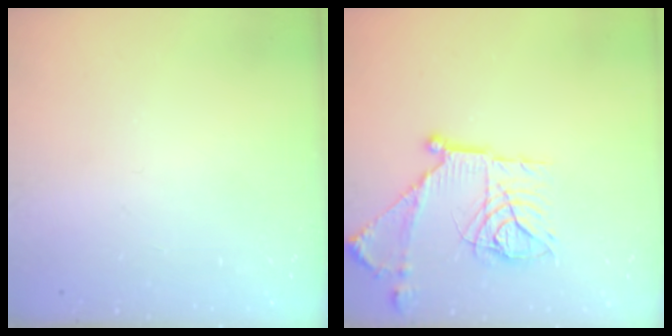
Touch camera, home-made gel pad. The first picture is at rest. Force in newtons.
{"total": 18.7, "press": 18.6, "slide": 1.5}